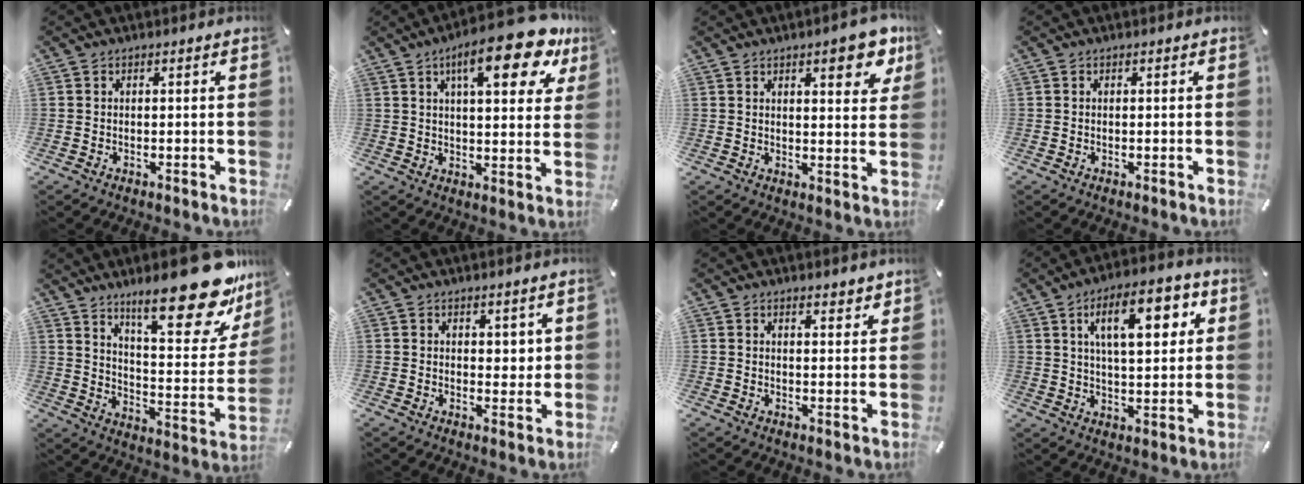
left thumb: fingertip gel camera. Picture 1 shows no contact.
{"total": 18.4, "force": [9.6, 5.7, 14.7], "torque": [-0.212, -0.038, 0.144]}
{"total": 9.5, "force": [5.5, 3.2, 7.0], "torque": [-0.087, -0.026, 0.087]}
{"total": 0.0}
{"total": 26.7, "force": [18.5, 8.1, 17.4], "torque": [-0.240, -0.137, 0.300]}
{"total": 3.1, "force": [2.1, 2.1, 0.8], "torque": [0.004, -0.009, 0.034]}
{"total": 2.8, "force": [2.6, 0.9, 0.6], "torque": [0.001, -0.019, 0.045]}
{"total": 15.0, "force": [6.3, 6.5, 12.0], "torque": [-0.183, -0.004, 0.101]}